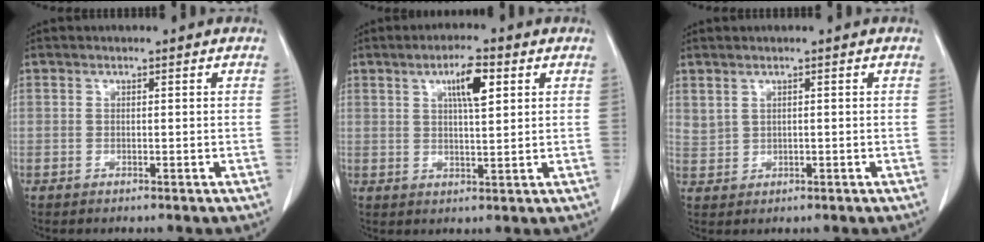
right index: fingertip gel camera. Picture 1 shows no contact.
{"total": 5.9, "force": [2.4, 1.2, 5.2], "torque": [-0.091, 0.003, 0.040]}
{"total": 1.7, "force": [1.2, 0.9, 0.7], "torque": [-0.016, -0.001, 0.032]}